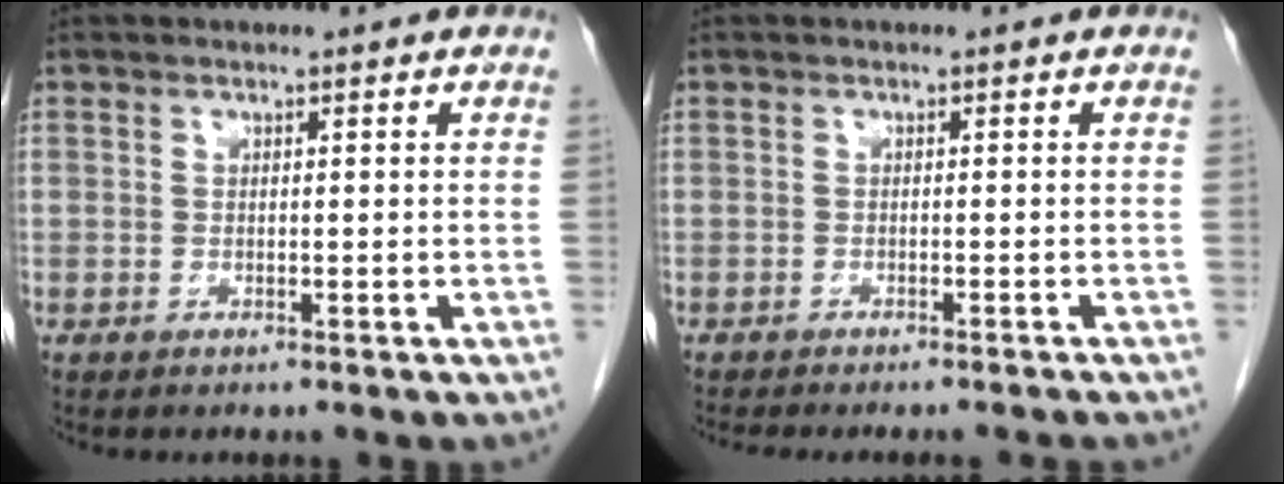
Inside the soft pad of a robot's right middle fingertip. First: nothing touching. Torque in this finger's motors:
{"motor_torque": [1.07, -1.07, 0.07, 0.04]}